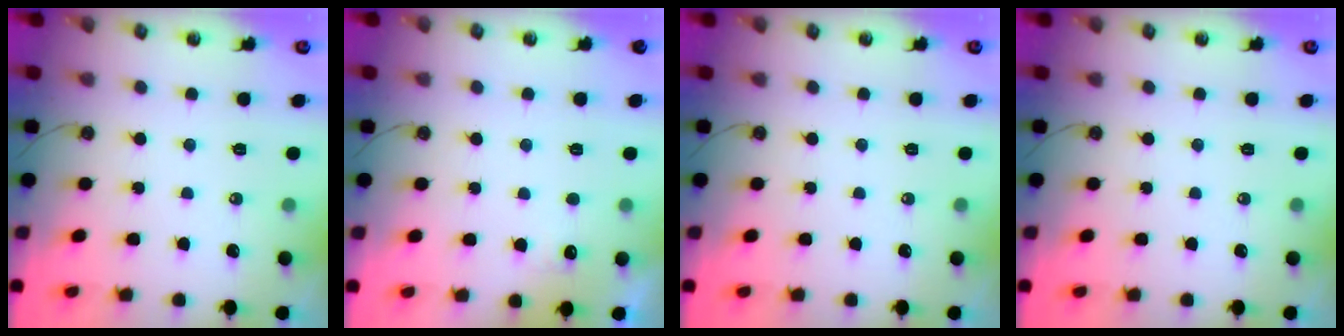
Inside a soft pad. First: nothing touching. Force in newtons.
{"total": 3.9, "press": 3.7, "slide": 1.1}
{"total": 0.0}
{"total": 0.0}